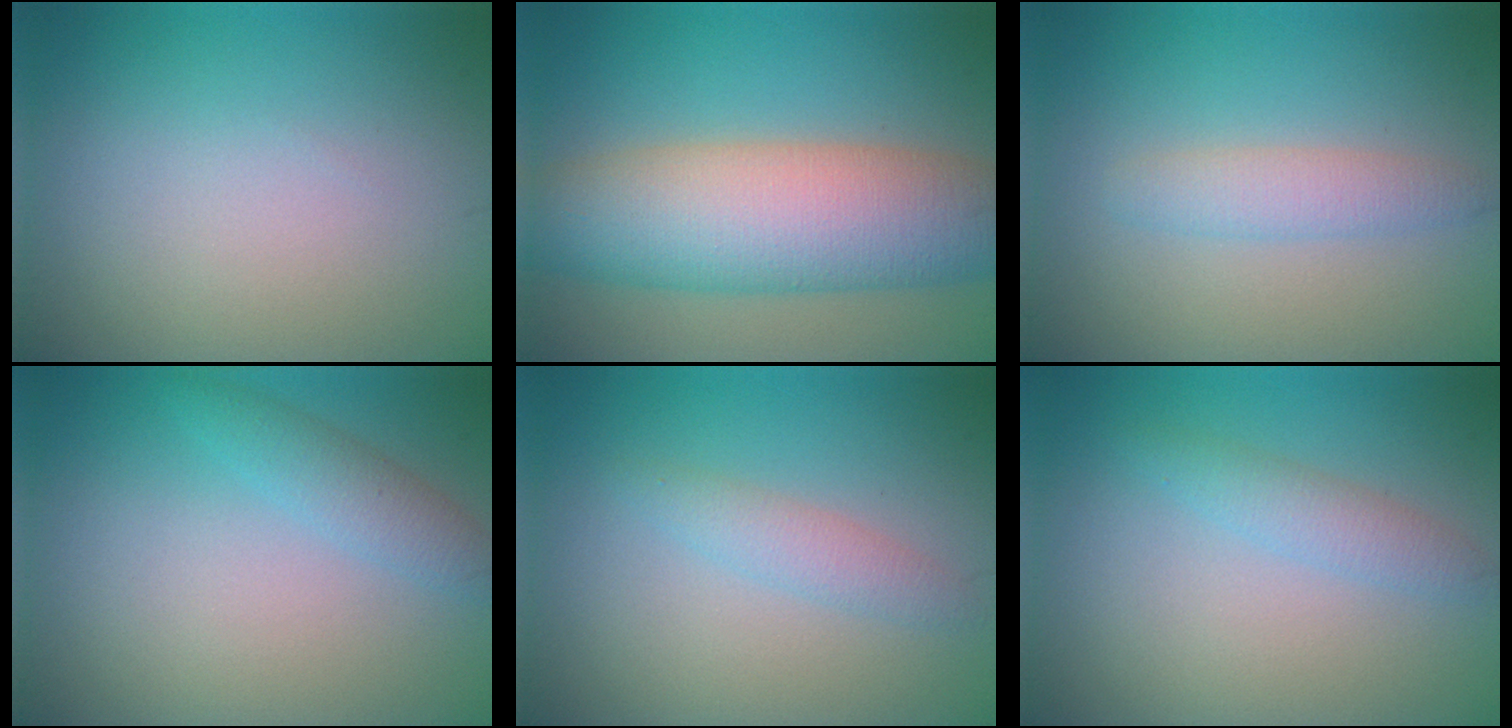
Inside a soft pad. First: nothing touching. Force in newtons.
{"total": 9.8, "press": 9.8, "slide": 0.1}
{"total": 2.1, "press": 2.1, "slide": 0.1}
{"total": 2.2, "press": 2.2, "slide": 0.0}
{"total": 1.8, "press": 1.8, "slide": 0.1}
{"total": 2.0, "press": 2.0, "slide": 0.1}